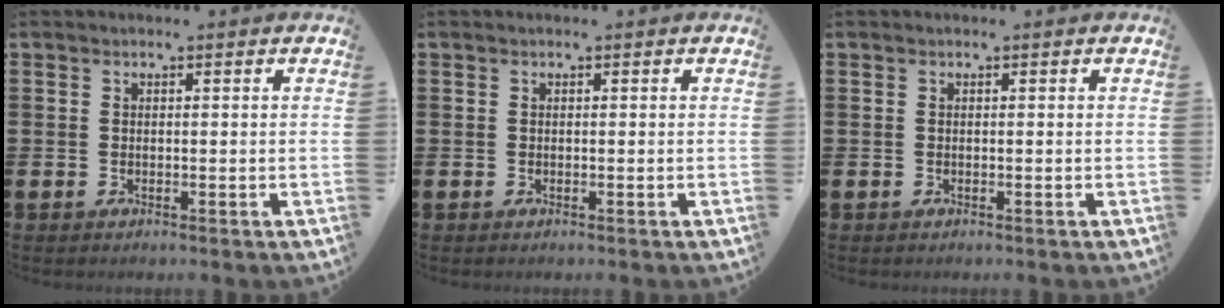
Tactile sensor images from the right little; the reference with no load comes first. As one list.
[{"total": 0.0}, {"total": 0.0}]